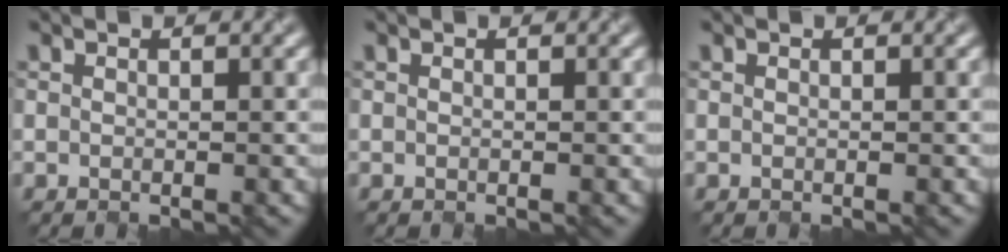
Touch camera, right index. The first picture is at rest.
{"total": 0.0}
{"total": 0.0}